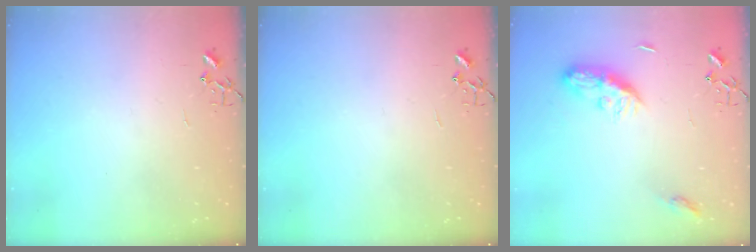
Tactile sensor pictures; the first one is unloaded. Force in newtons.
{"total": 0.0}
{"total": 9.4, "press": 9.4, "slide": 0.1}